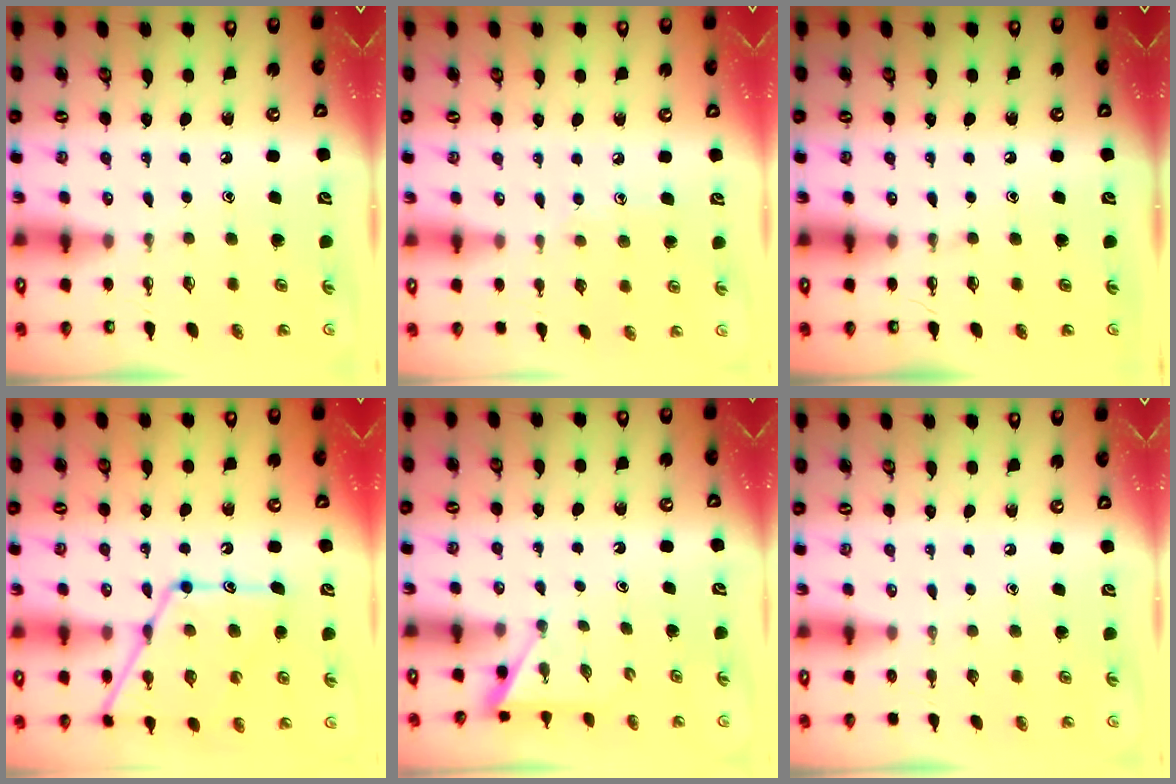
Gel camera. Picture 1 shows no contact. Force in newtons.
{"total": 4.8, "press": 4.8, "slide": 0.4}
{"total": 0.0}
{"total": 15.7, "press": 15.6, "slide": 1.4}
{"total": 2.2, "press": 2.2, "slide": 0.2}
{"total": 0.0}